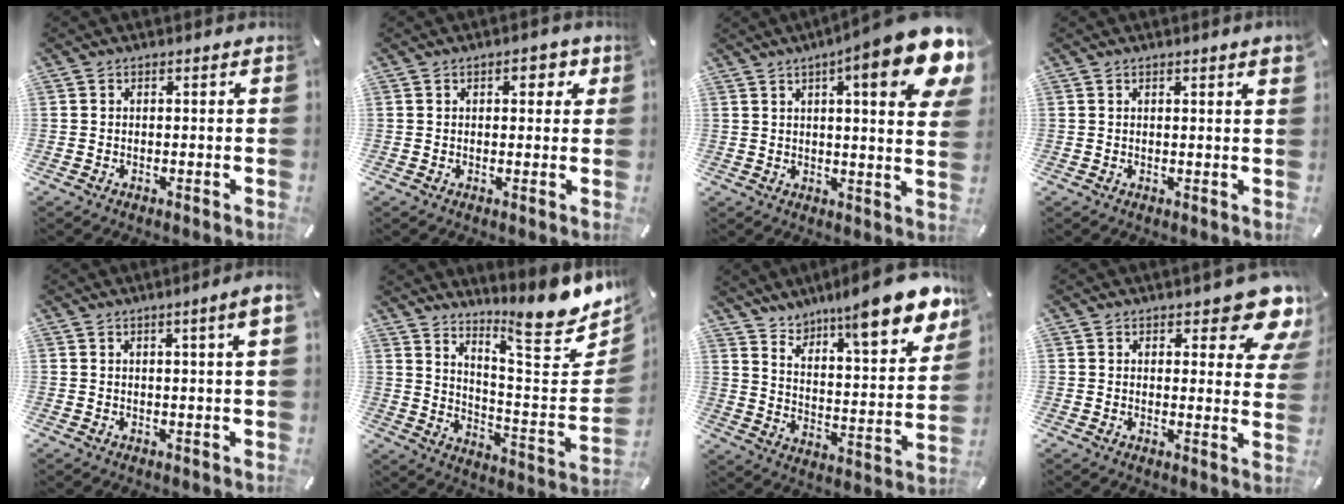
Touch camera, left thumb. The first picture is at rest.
{"total": 4.0, "force": [1.5, 2.2, 3.0], "torque": [-0.039, 0.000, 0.017]}
{"total": 17.0, "force": [8.5, 3.2, 14.4], "torque": [-0.209, -0.044, 0.125]}
{"total": 1.8, "force": [0.9, 0.0, 1.6], "torque": [-0.030, -0.001, 0.016]}
{"total": 4.5, "force": [1.5, 0.2, 4.2], "torque": [-0.071, -0.004, 0.021]}
{"total": 15.6, "force": [13.3, 2.6, 7.8], "torque": [-0.104, -0.130, 0.215]}
{"total": 14.7, "force": [12.3, 3.6, 7.3], "torque": [-0.113, -0.102, 0.203]}
{"total": 10.9, "force": [7.1, 4.6, 6.8], "torque": [-0.071, -0.052, 0.123]}